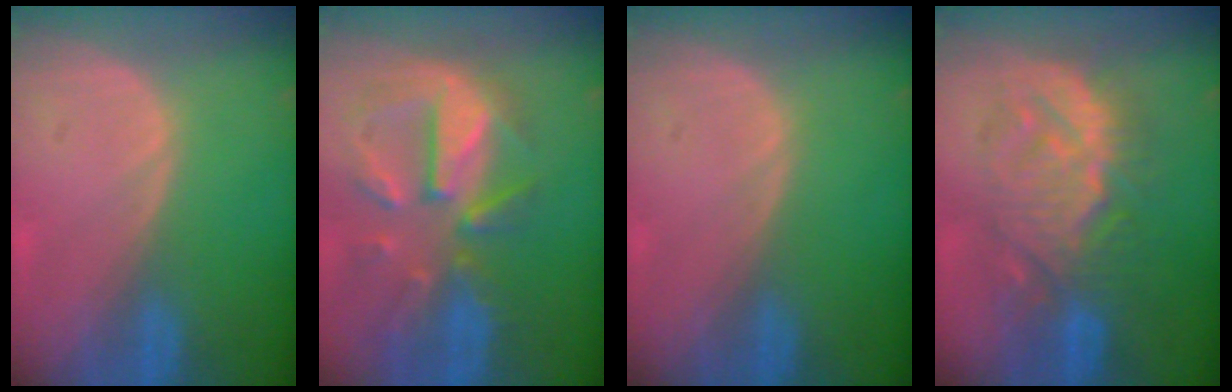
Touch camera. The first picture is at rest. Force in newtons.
{"total": 11.1, "press": 9.8, "slide": 5.4}
{"total": 0.0}
{"total": 9.6, "press": 9.6, "slide": 0.4}